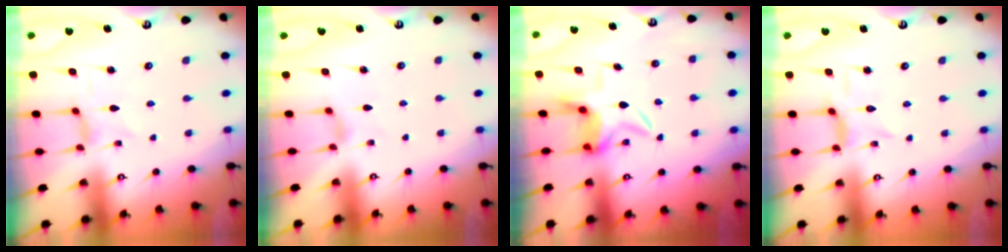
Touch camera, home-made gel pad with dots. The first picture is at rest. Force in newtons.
{"total": 1.5, "press": 1.4, "slide": 0.3}
{"total": 6.6, "press": 6.4, "slide": 1.3}
{"total": 1.9, "press": 1.9, "slide": 0.2}